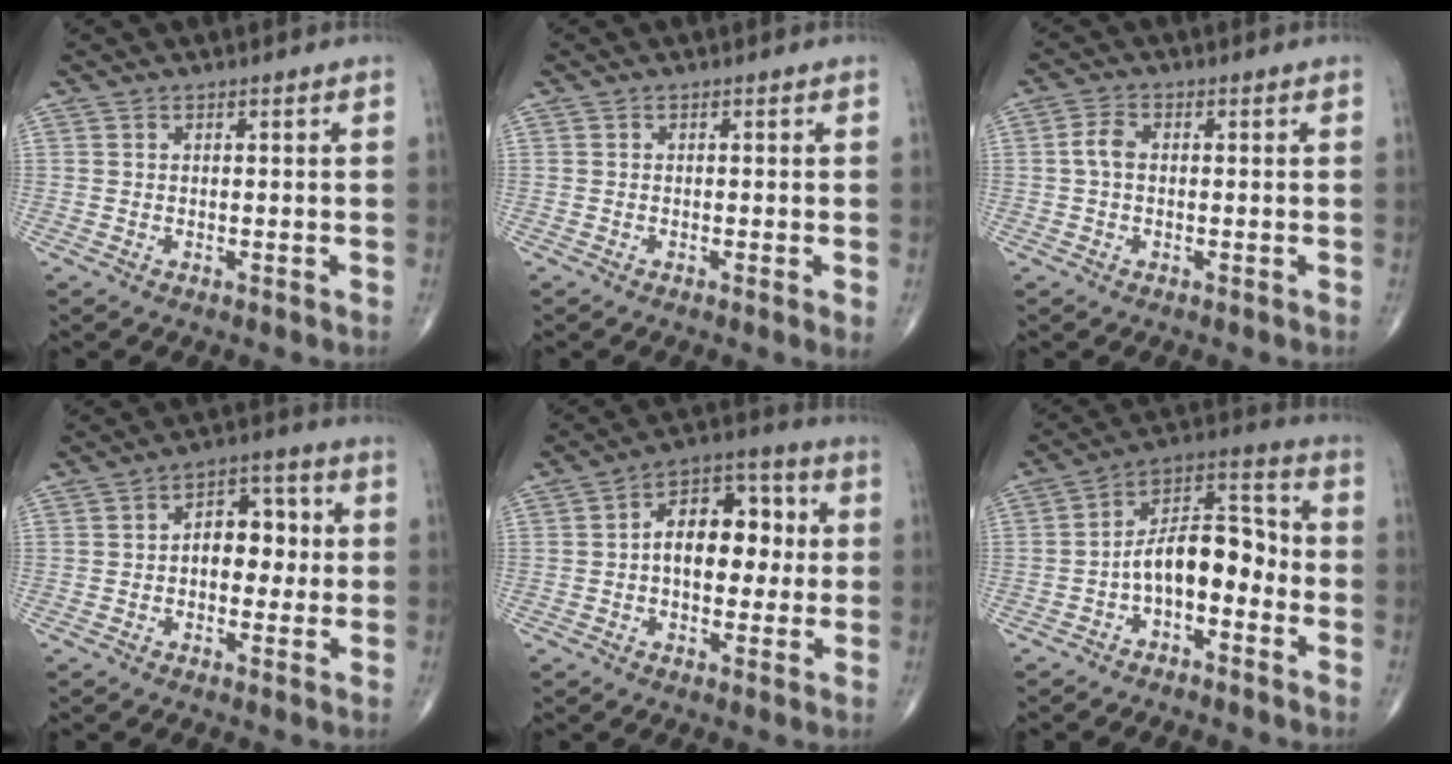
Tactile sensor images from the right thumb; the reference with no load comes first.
{"total": 1.5, "force": [-0.3, 0.1, 1.4], "torque": [-0.027, -0.005, -0.007]}
{"total": 3.1, "force": [0.0, 2.0, 2.4], "torque": [-0.046, 0.007, -0.006]}
{"total": 8.2, "force": [0.0, 5.4, 6.2], "torque": [-0.052, 0.025, -0.008]}
{"total": 12.5, "force": [0.5, 7.8, 9.8], "torque": [-0.110, 0.031, -0.001]}
{"total": 11.7, "force": [-3.3, 6.3, 9.3], "torque": [-0.128, 0.061, -0.067]}